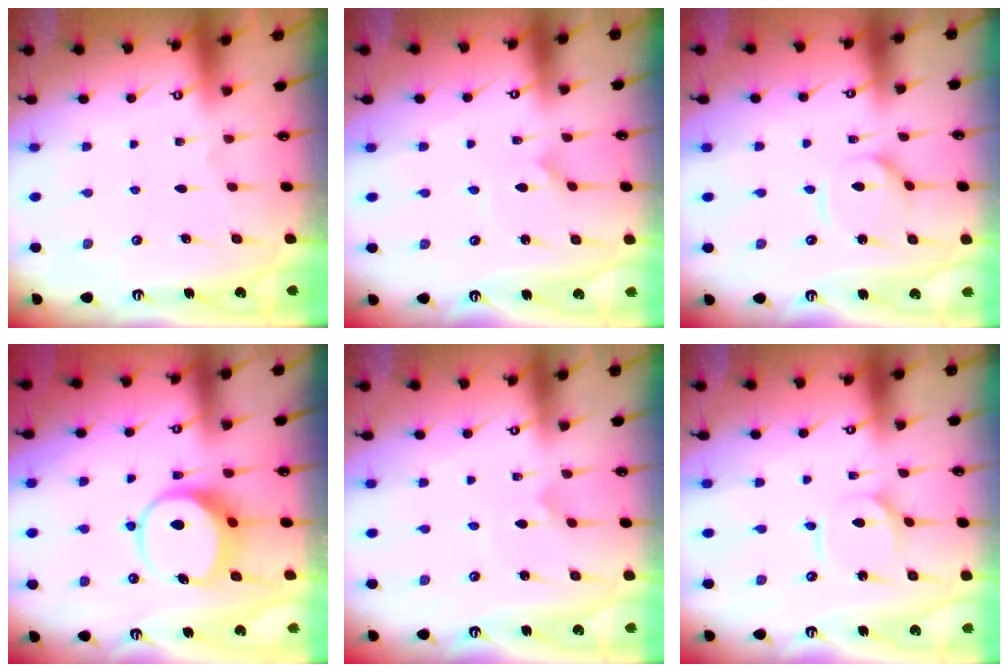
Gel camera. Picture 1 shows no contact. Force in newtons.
{"total": 2.0, "press": 2.0, "slide": 0.2}
{"total": 4.2, "press": 4.2, "slide": 0.3}
{"total": 9.2, "press": 9.2, "slide": 0.8}
{"total": 0.9, "press": 0.9, "slide": 0.1}
{"total": 2.4, "press": 2.3, "slide": 0.2}